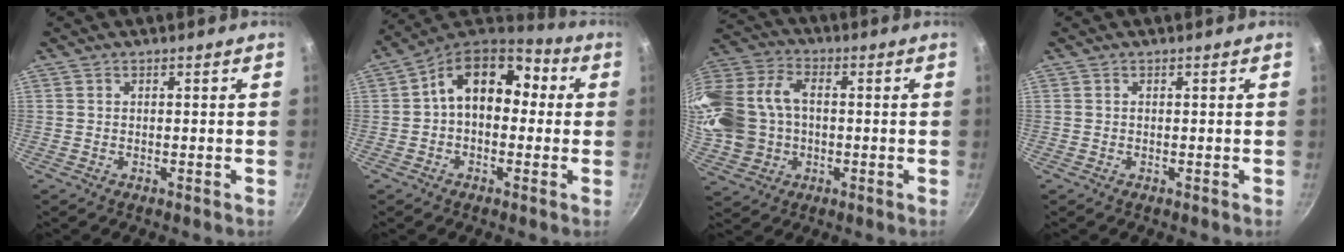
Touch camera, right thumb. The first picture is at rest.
{"total": 14.7, "force": [1.4, 9.6, 11.0], "torque": [-0.130, 0.048, 0.008]}
{"total": 21.6, "force": [0.0, 16.5, 13.8], "torque": [-0.330, 0.033, 0.008]}
{"total": 0.0}